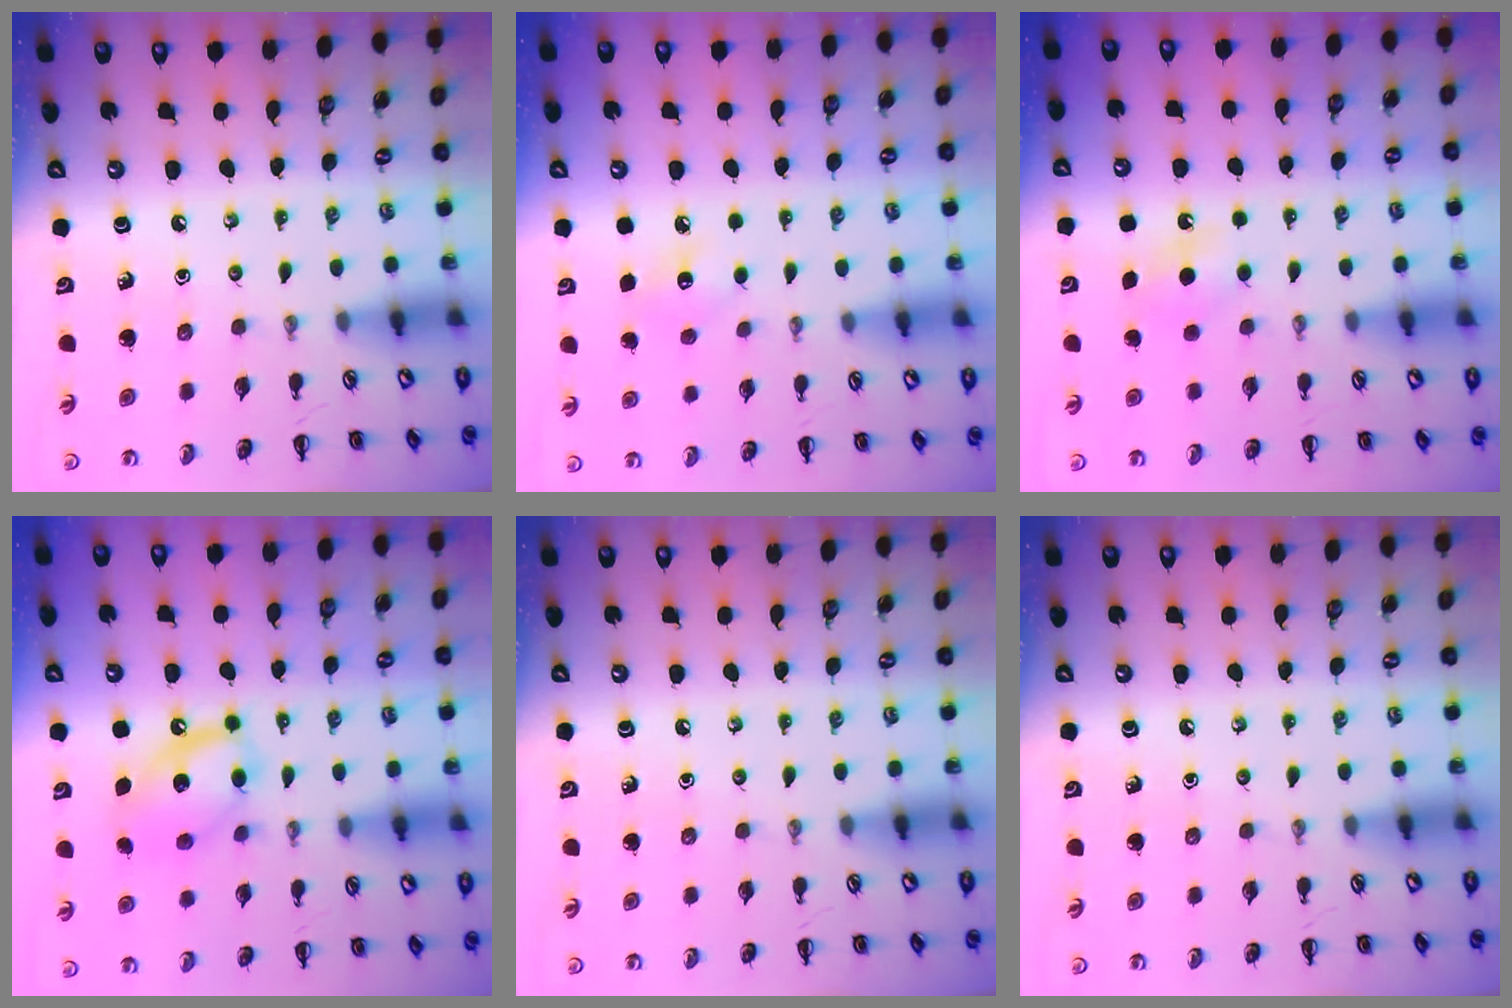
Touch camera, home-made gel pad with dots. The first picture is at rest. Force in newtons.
{"total": 7.6, "press": 7.4, "slide": 1.7}
{"total": 4.9, "press": 4.8, "slide": 1.2}
{"total": 13.5, "press": 13.4, "slide": 2.0}
{"total": 0.0}
{"total": 0.0}